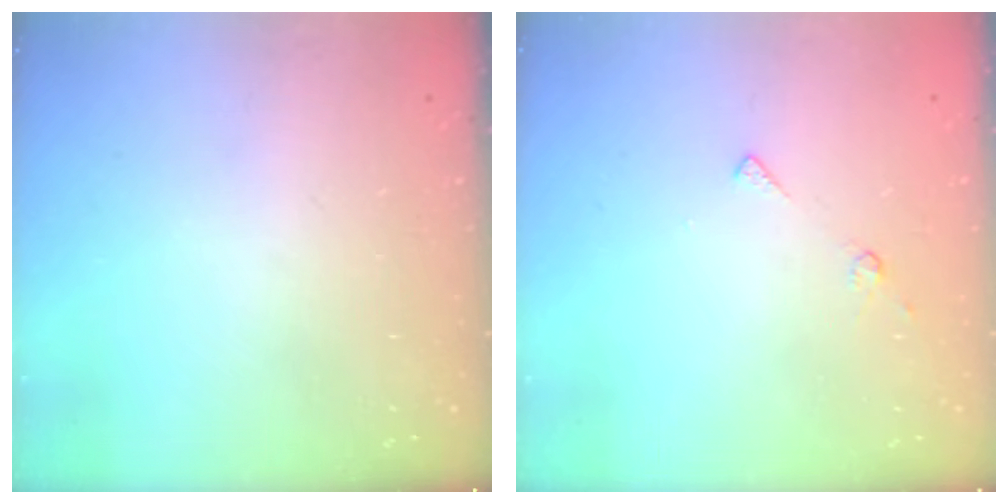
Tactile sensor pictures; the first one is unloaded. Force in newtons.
{"total": 5.4, "press": 5.3, "slide": 0.7}